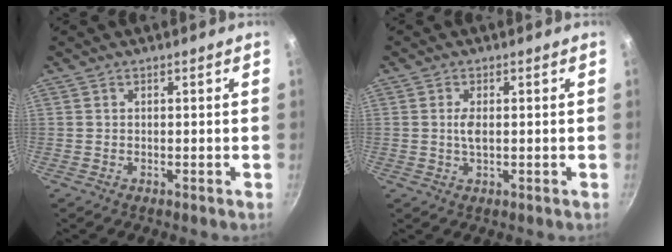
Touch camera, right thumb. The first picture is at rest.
{"total": 2.6, "force": [0.2, 1.1, 2.3], "torque": [-0.048, -0.001, 0.004]}